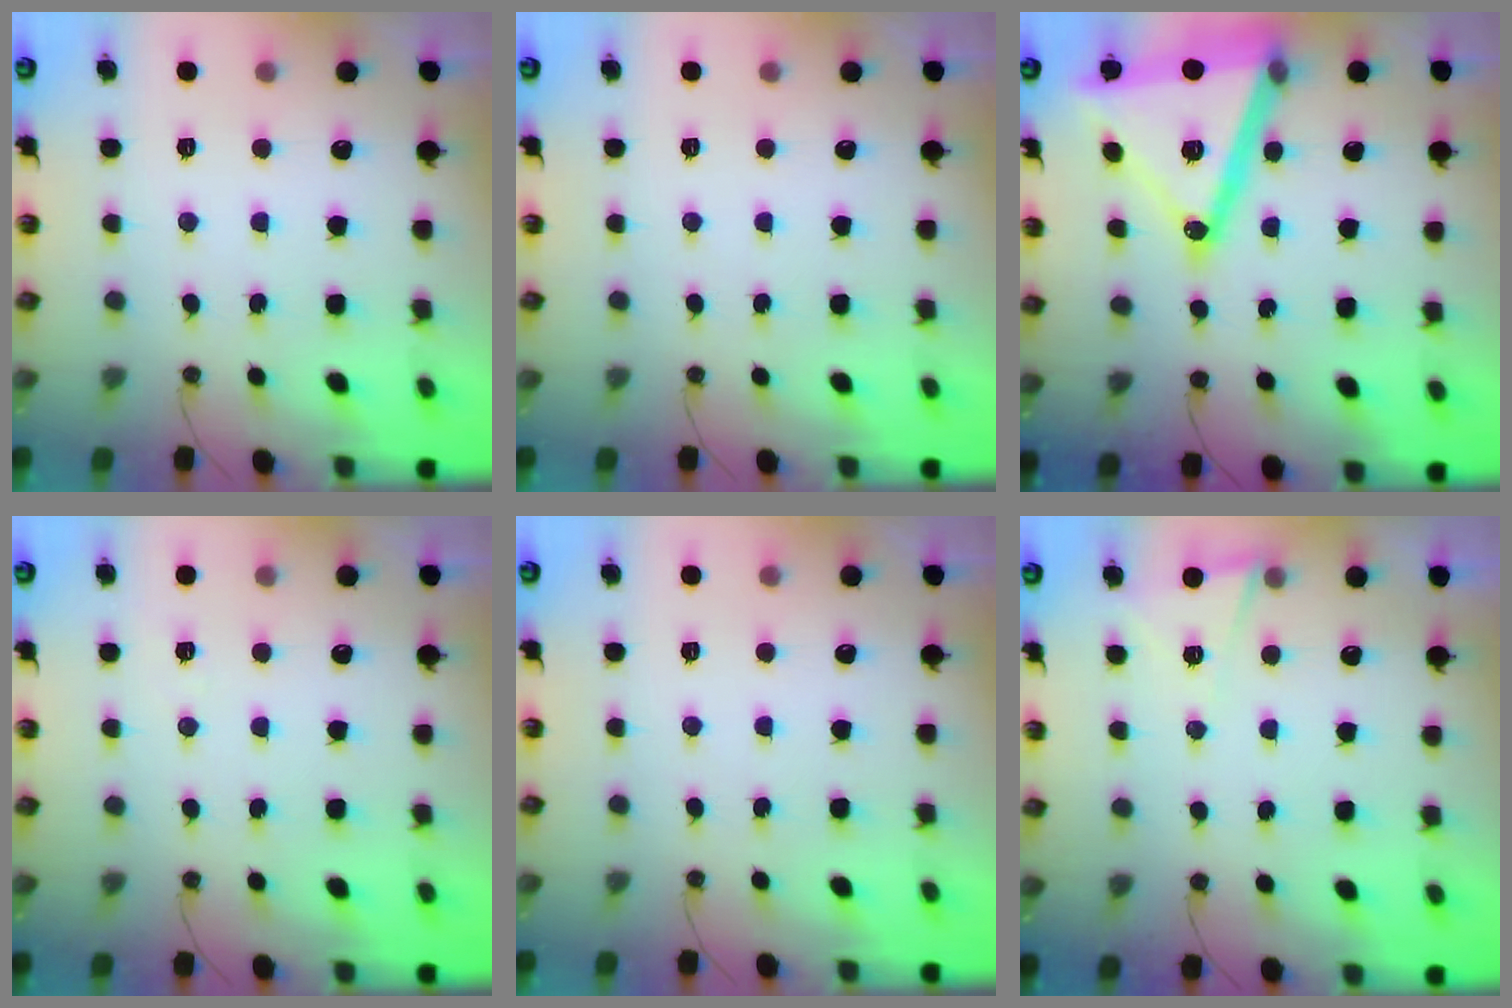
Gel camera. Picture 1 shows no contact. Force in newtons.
{"total": 0.0}
{"total": 26.8, "press": 26.5, "slide": 3.9}
{"total": 4.5, "press": 3.2, "slide": 3.2}
{"total": 0.0}
{"total": 2.8, "press": 2.4, "slide": 1.4}